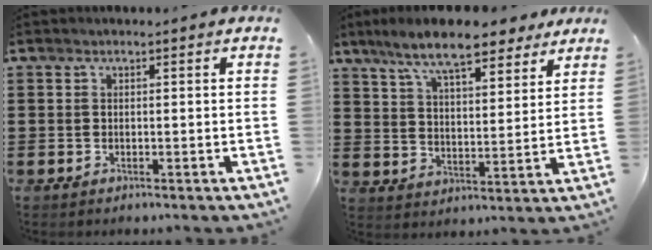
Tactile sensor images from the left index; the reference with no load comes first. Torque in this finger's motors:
{"motor_torque": [2.14, 0.00, 0.58, 0.21]}